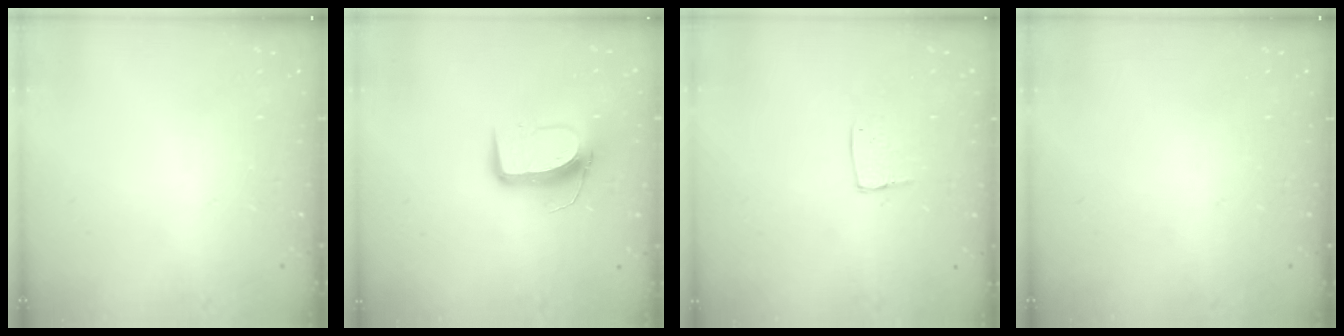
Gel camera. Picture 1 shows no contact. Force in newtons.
{"total": 9.7, "press": 9.7, "slide": 0.6}
{"total": 5.2, "press": 5.2, "slide": 0.4}
{"total": 0.0}